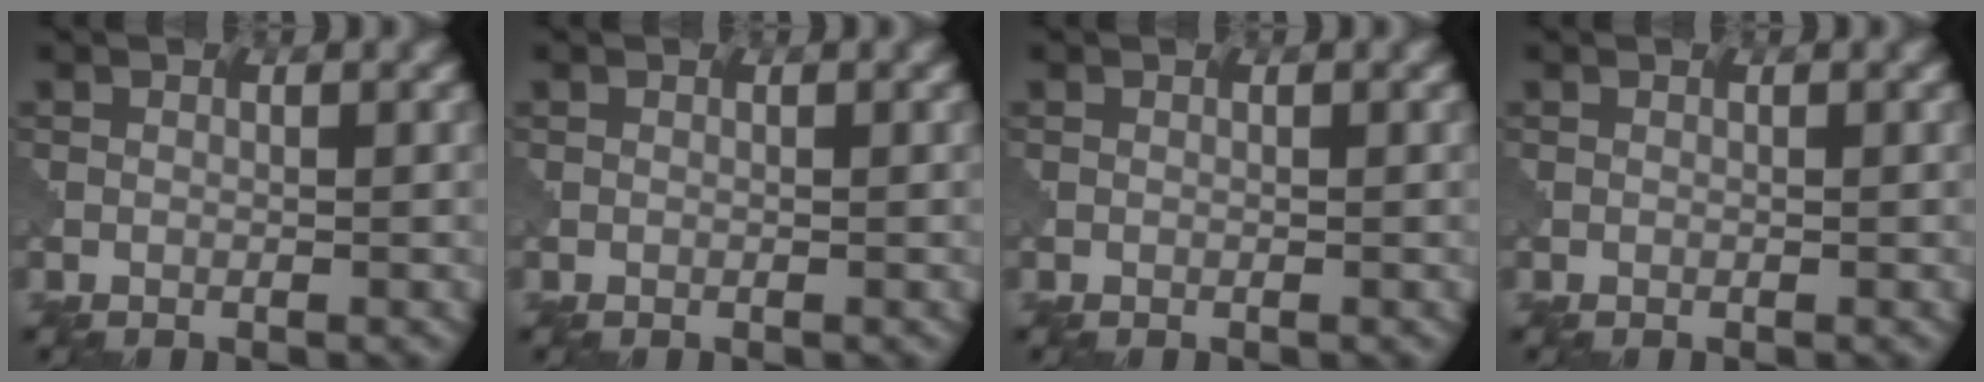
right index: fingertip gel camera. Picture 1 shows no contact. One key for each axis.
{"total": 0.0}
{"total": 0.0}
{"total": 0.0}